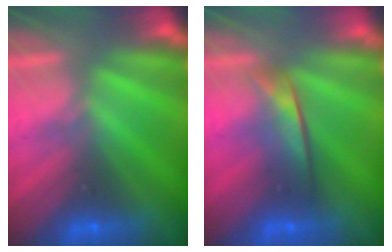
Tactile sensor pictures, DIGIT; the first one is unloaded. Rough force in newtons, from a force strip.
{"total": 2.0}